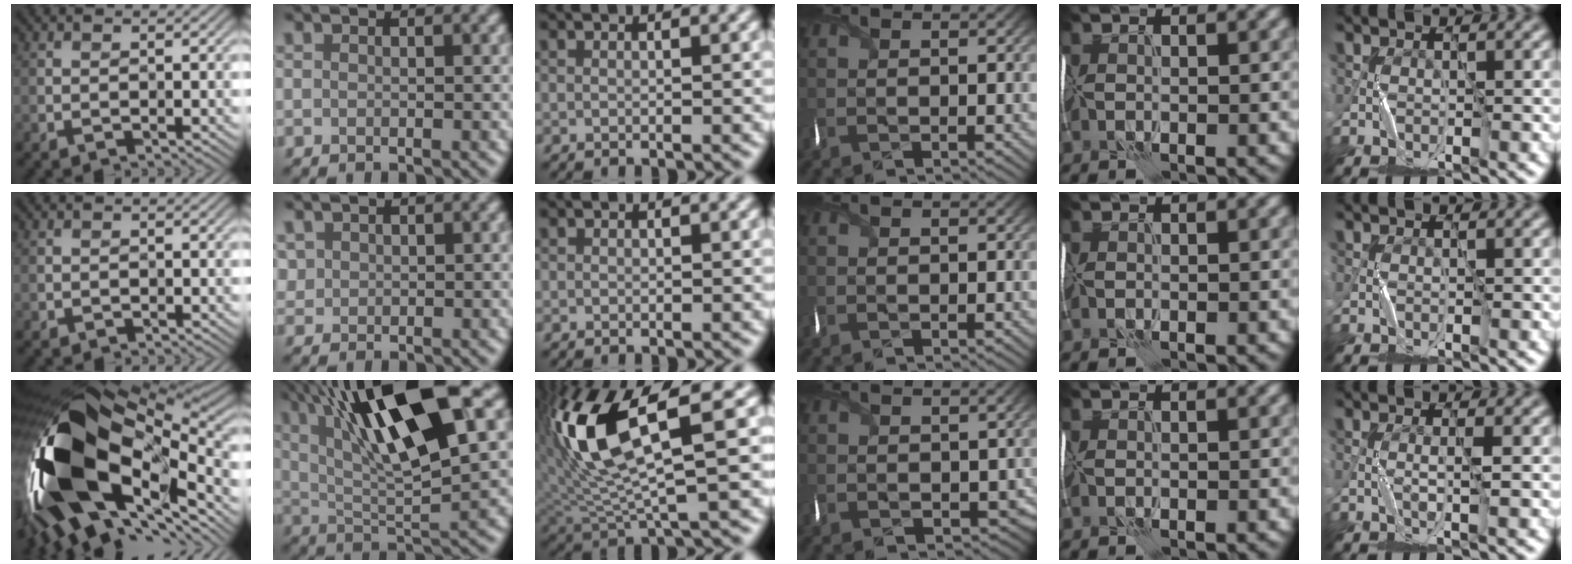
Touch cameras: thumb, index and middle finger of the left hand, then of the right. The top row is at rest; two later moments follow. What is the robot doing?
{"motion": "wrap", "object": "thread"}